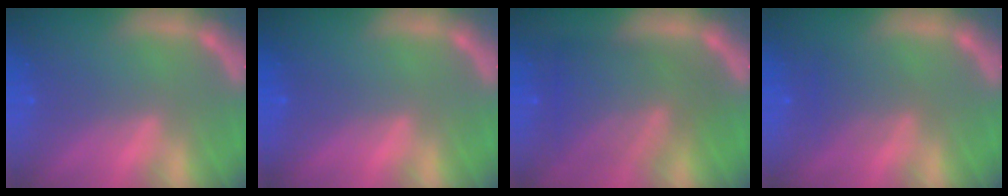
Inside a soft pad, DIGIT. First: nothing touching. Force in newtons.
{"total": 0.0}
{"total": 8.1}
{"total": 2.5}